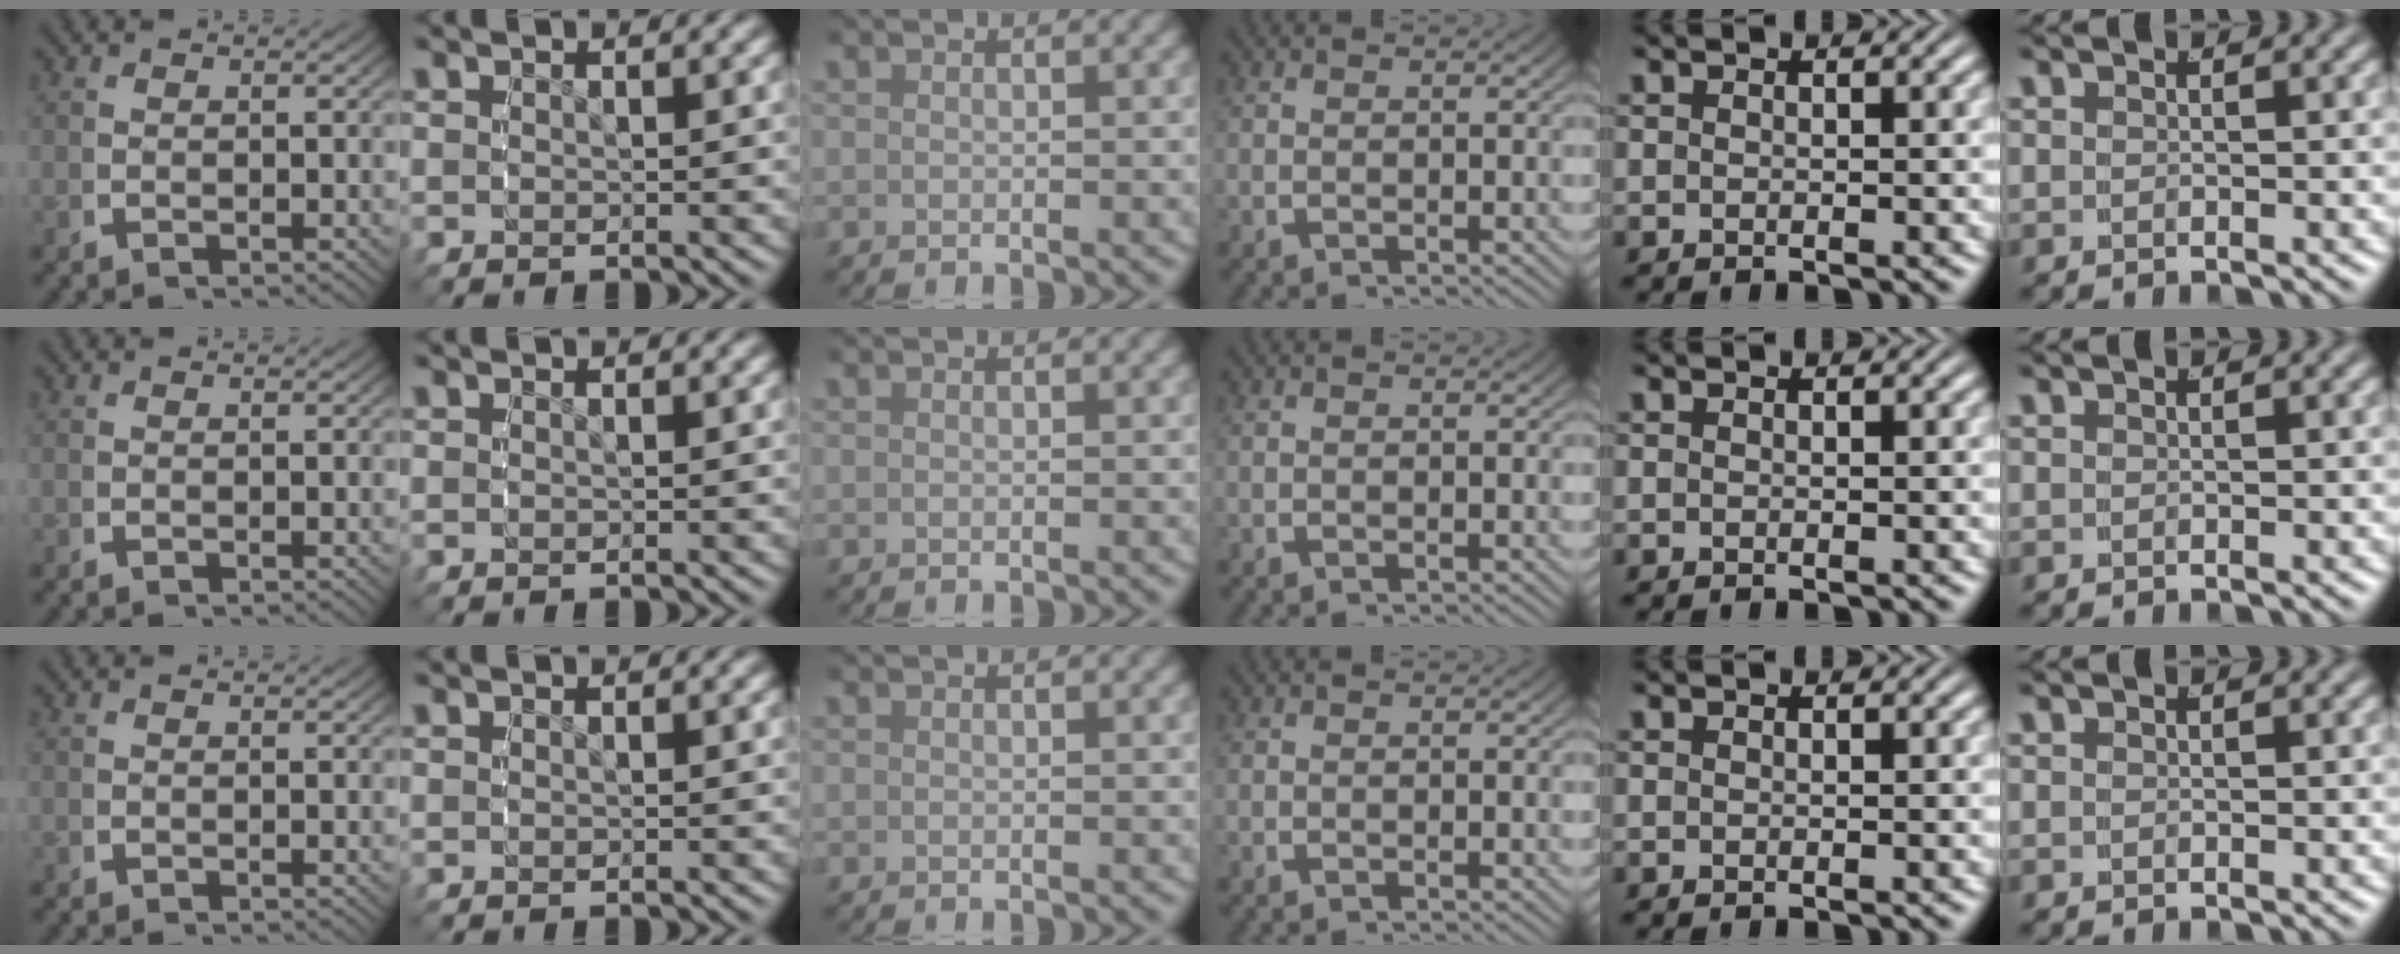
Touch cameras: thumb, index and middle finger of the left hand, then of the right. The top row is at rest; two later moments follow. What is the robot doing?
{"motion": "reach", "object": "jewelry box"}